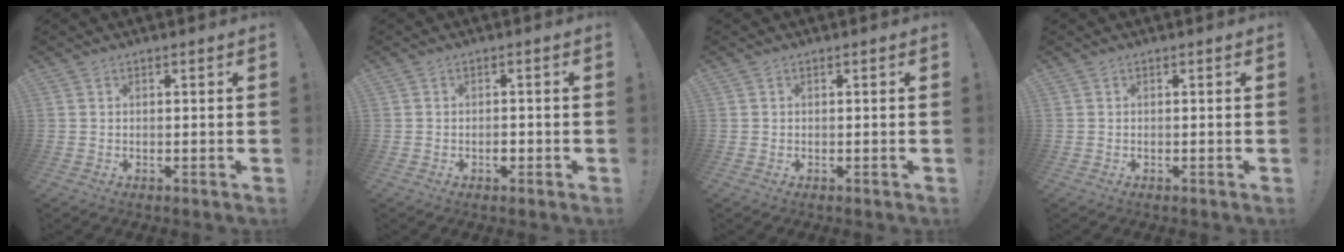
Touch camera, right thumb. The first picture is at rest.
{"total": 1.9, "force": [-1.0, 1.1, 1.3], "torque": [-0.012, 0.000, -0.019]}
{"total": 0.0}
{"total": 0.0}